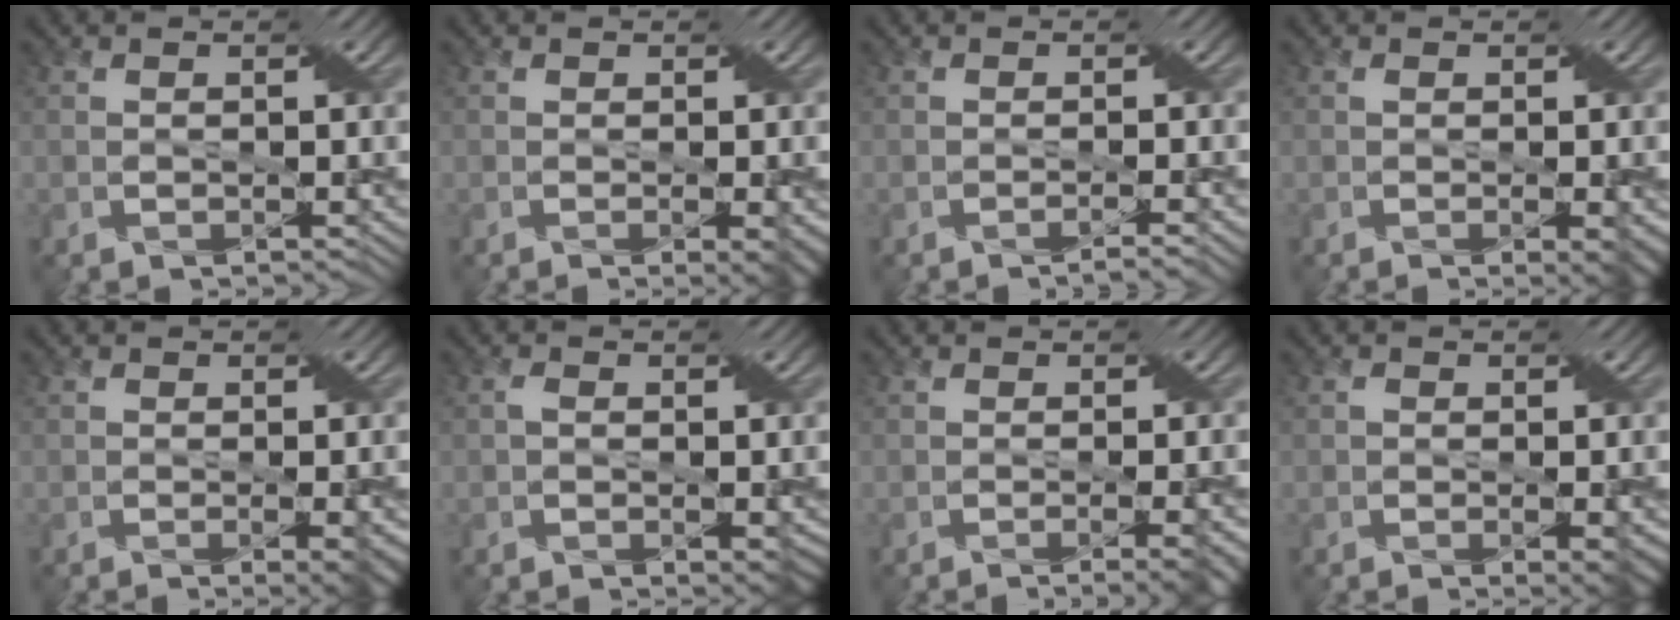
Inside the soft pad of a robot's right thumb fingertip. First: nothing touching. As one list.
[{"total": 3.7, "force": [-1.3, 1.1, 3.3], "torque": [-0.039, -0.011, -0.012]}, {"total": 1.4, "force": [-1.1, -0.7, 0.6], "torque": [-0.009, 0.004, -0.021]}, {"total": 4.0, "force": [-1.2, 1.2, 3.6], "torque": [-0.048, -0.010, -0.010]}, {"total": 4.2, "force": [-1.7, 1.1, 3.6], "torque": [-0.044, -0.012, -0.018]}, {"total": 3.2, "force": [-0.6, 1.8, 2.7], "torque": [-0.037, -0.003, -0.008]}, {"total": 3.6, "force": [-2.0, 0.0, 3.0], "torque": [-0.037, -0.007, -0.025]}, {"total": 4.5, "force": [-1.5, 1.9, 3.8], "torque": [-0.047, -0.010, -0.017]}]